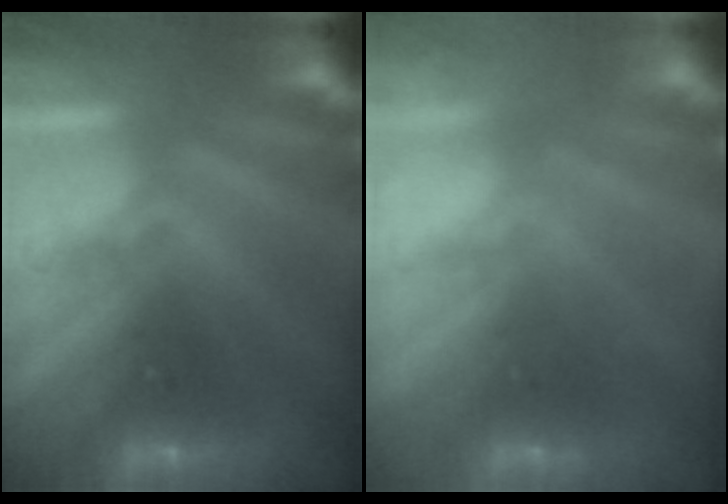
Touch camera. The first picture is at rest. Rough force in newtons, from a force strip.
{"total": 2.3}